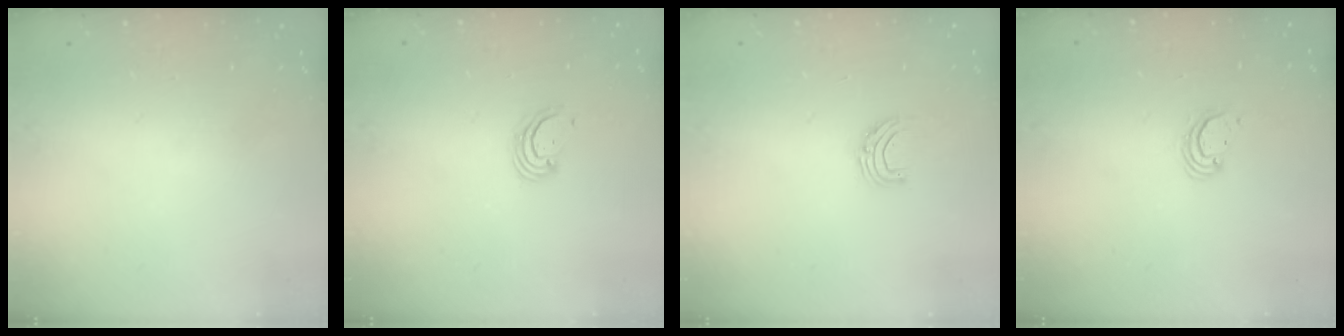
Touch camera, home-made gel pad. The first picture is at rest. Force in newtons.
{"total": 2.8, "press": 2.8, "slide": 0.3}
{"total": 5.5, "press": 5.5, "slide": 0.6}
{"total": 2.8, "press": 2.8, "slide": 0.2}